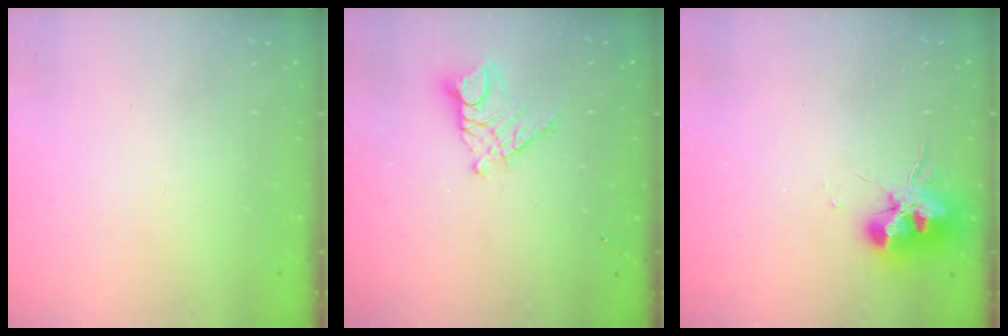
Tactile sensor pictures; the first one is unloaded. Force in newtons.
{"total": 10.5, "press": 10.5, "slide": 1.0}
{"total": 13.8, "press": 13.7, "slide": 1.3}